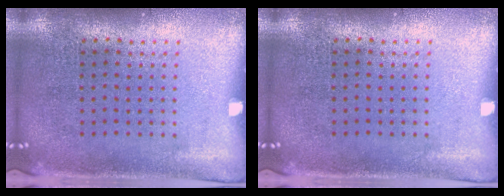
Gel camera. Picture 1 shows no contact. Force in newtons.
{"total": 0.0}